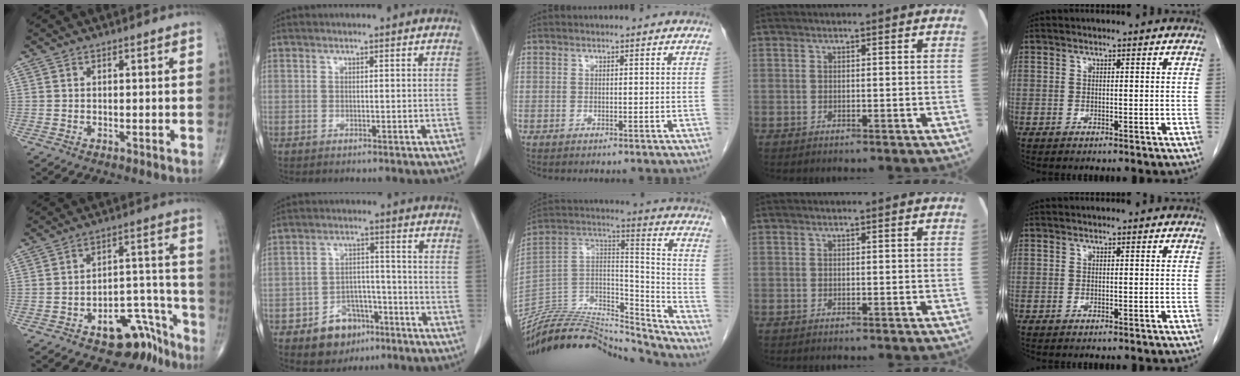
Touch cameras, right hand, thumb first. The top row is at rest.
{"thumb": {"total": 11.1, "force": [-7.4, 6.2, 5.5], "torque": [-0.024, 0.090, -0.103]}, "index": {"total": 7.9, "force": [-4.4, 5.8, 3.1], "torque": [-0.045, 0.019, -0.062]}, "middle": {"total": 21.6, "force": [-20.8, 3.6, 4.6], "torque": [-0.088, 0.043, -0.346]}}